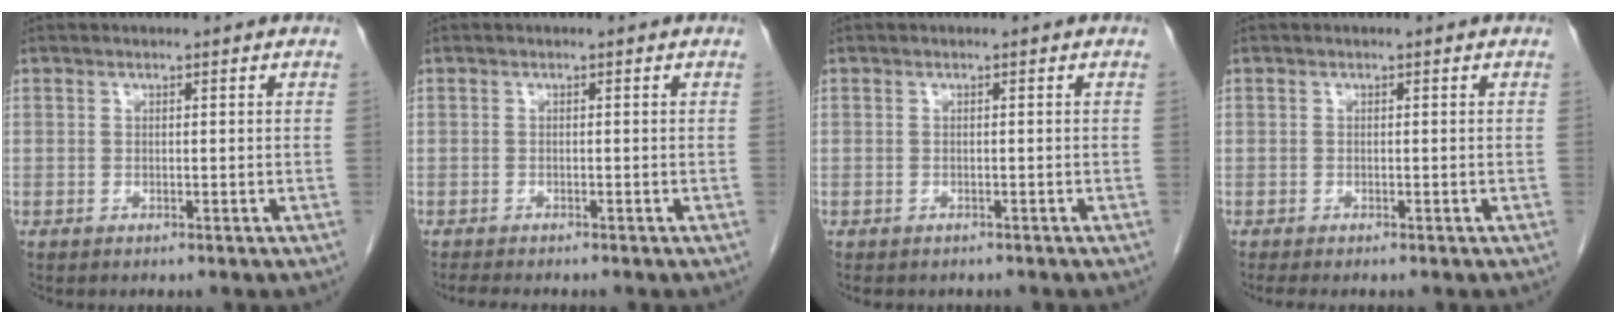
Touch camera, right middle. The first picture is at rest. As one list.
[{"total": 2.5, "force": [-2.2, 0.3, 1.1], "torque": [-0.021, -0.006, -0.033]}, {"total": 3.0, "force": [-2.5, 1.4, 0.8], "torque": [-0.011, -0.002, -0.030]}, {"total": 1.5, "force": [-1.3, 0.1, 0.8], "torque": [-0.012, -0.004, -0.017]}]